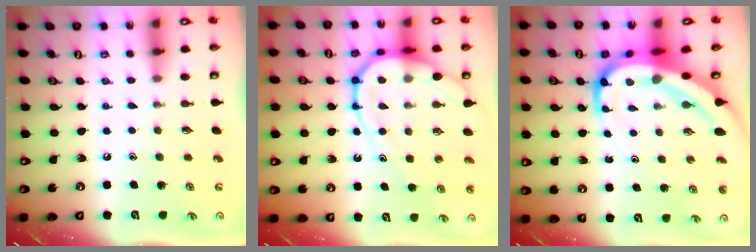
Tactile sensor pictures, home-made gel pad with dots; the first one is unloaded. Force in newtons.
{"total": 13.4, "press": 13.3, "slide": 1.3}
{"total": 14.7, "press": 14.6, "slide": 1.5}